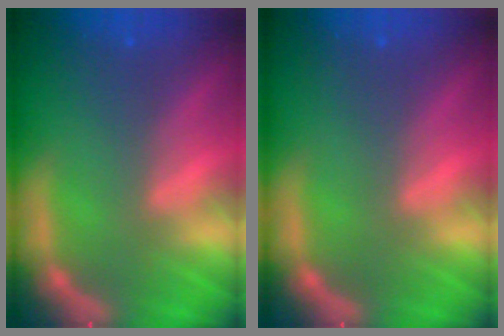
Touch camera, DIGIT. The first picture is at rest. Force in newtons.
{"total": 0.0}